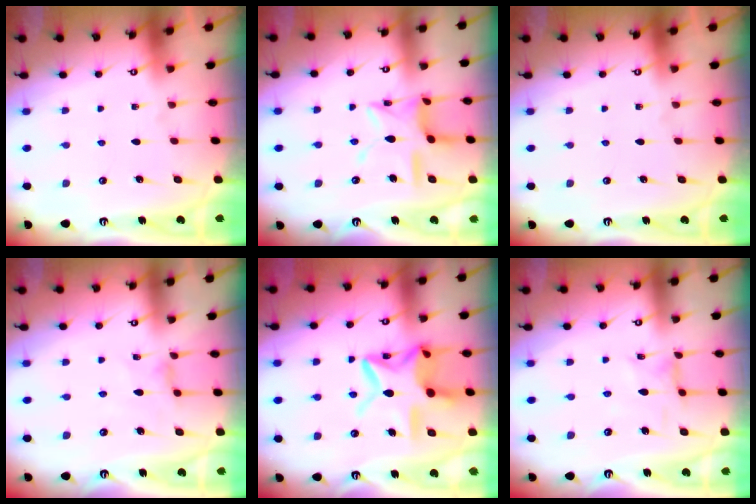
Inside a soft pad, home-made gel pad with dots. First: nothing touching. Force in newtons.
{"total": 12.5, "press": 12.5, "slide": 0.8}
{"total": 0.0}
{"total": 2.4, "press": 2.4, "slide": 0.4}
{"total": 16.6, "press": 16.5, "slide": 1.2}
{"total": 0.9, "press": 0.9, "slide": 0.2}